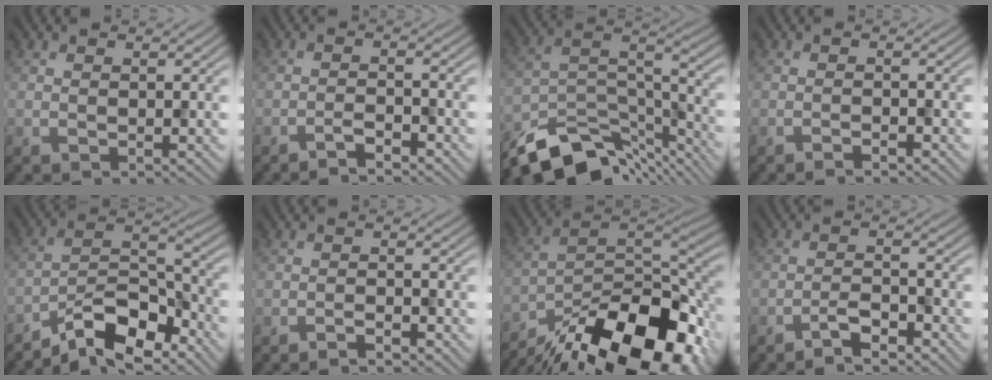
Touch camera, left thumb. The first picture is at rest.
{"total": 2.3, "force": [-2.0, 0.2, 1.1], "torque": [-0.018, 0.004, -0.043]}
{"total": 13.3, "force": [-10.7, 5.1, 6.0], "torque": [-0.130, -0.007, -0.179]}
{"total": 1.2, "force": [-1.0, 0.1, 0.6], "torque": [-0.008, 0.002, -0.021]}
{"total": 10.0, "force": [-7.9, 3.0, 5.3], "torque": [-0.082, 0.009, -0.161]}
{"total": 1.5, "force": [-1.3, 0.1, 0.7], "torque": [-0.010, 0.003, -0.029]}
{"total": 19.8, "force": [-14.1, 7.6, 11.5], "torque": [-0.194, -0.036, -0.220]}
{"total": 3.1, "force": [-2.6, 0.4, 1.6], "torque": [-0.030, 0.006, -0.056]}